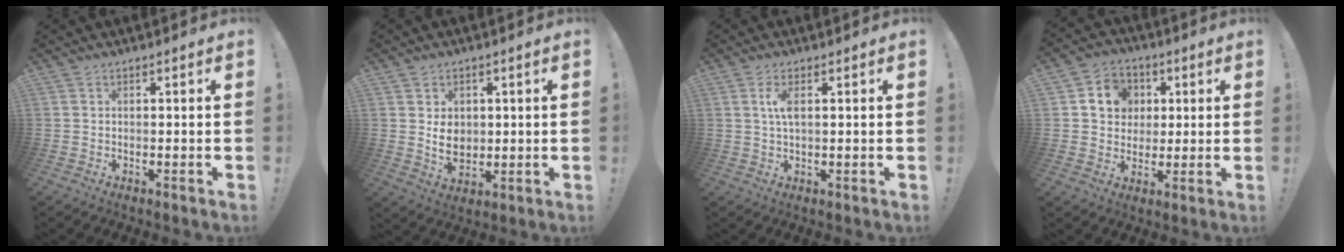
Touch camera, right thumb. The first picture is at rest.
{"total": 6.7, "force": [1.1, 5.5, 3.6], "torque": [-0.047, -0.008, 0.020]}
{"total": 4.0, "force": [0.9, 1.3, 3.6], "torque": [-0.074, -0.001, 0.010]}
{"total": 9.9, "force": [2.5, 9.0, 3.5], "torque": [-0.051, -0.002, 0.053]}